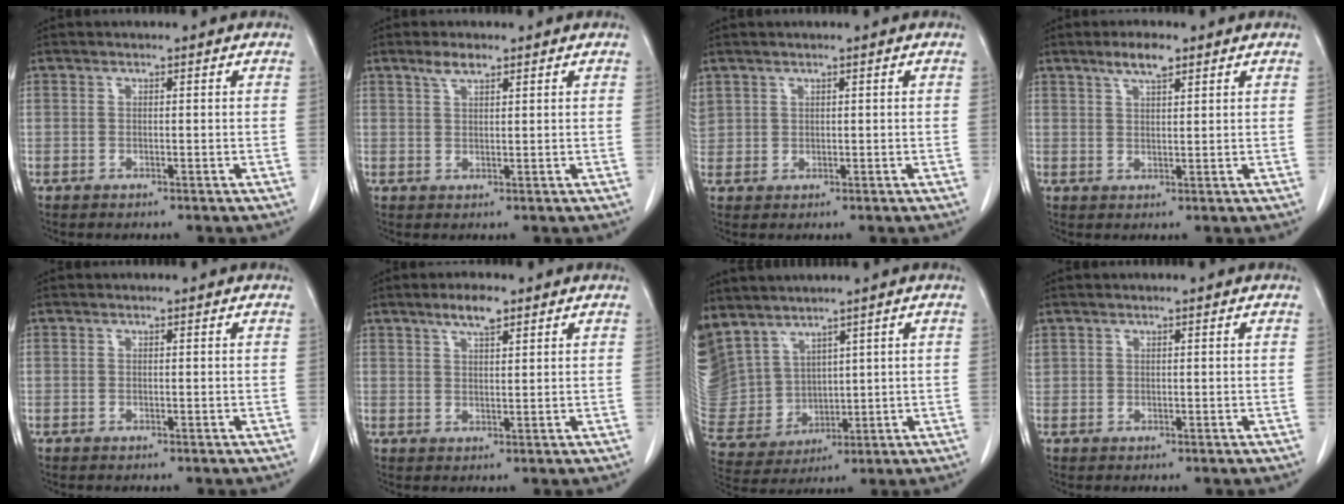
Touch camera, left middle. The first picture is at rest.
{"total": 2.6, "force": [1.9, 0.7, 1.6], "torque": [-0.036, 0.005, 0.039]}
{"total": 4.0, "force": [2.2, 3.1, 1.2], "torque": [-0.047, 0.017, 0.054]}
{"total": 4.0, "force": [2.8, 0.8, 2.8], "torque": [-0.055, 0.004, 0.051]}
{"total": 0.0}
{"total": 4.1, "force": [2.8, 0.9, 2.8], "torque": [-0.055, 0.003, 0.051]}
{"total": 15.5, "force": [11.0, 9.5, 5.4], "torque": [-0.167, 0.014, 0.242]}
{"total": 1.4, "force": [0.9, 1.0, 0.4], "torque": [-0.014, 0.018, 0.026]}